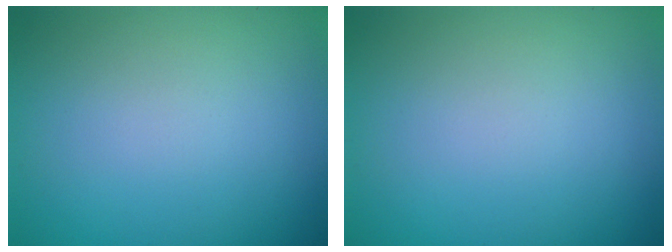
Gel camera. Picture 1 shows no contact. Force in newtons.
{"total": 0.0}